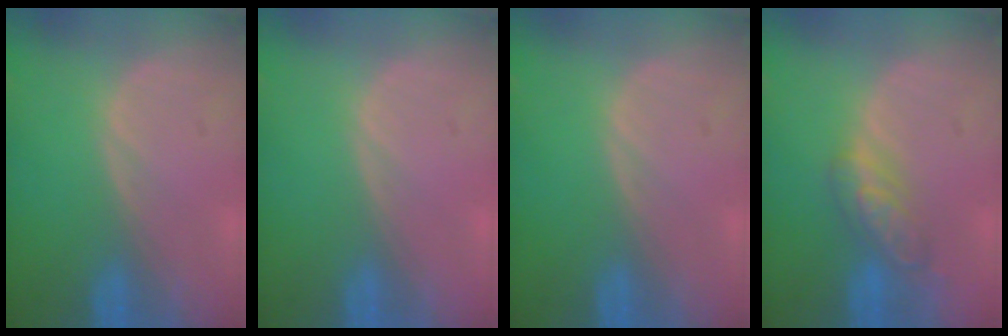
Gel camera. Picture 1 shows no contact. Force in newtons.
{"total": 0.0}
{"total": 0.0}
{"total": 4.9, "press": 4.9, "slide": 0.5}